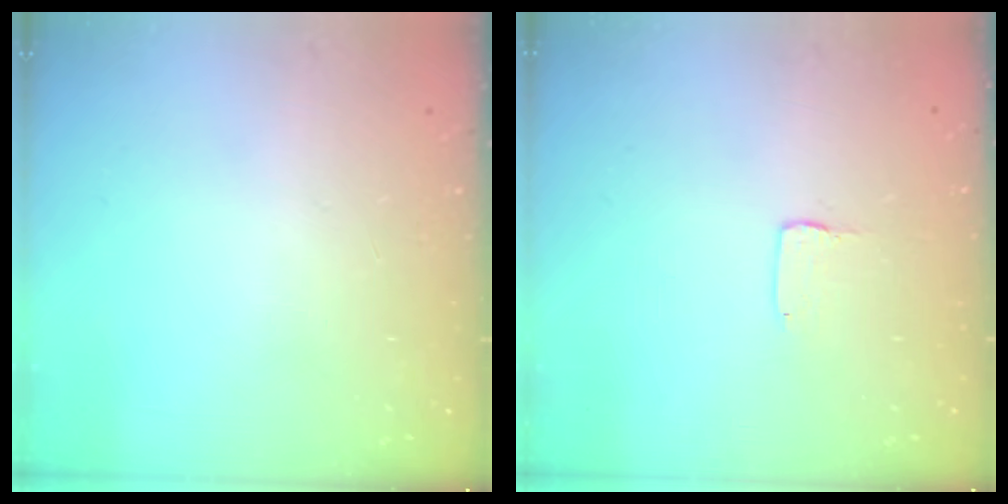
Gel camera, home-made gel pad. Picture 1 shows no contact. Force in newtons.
{"total": 1.0, "press": 1.0, "slide": 0.1}